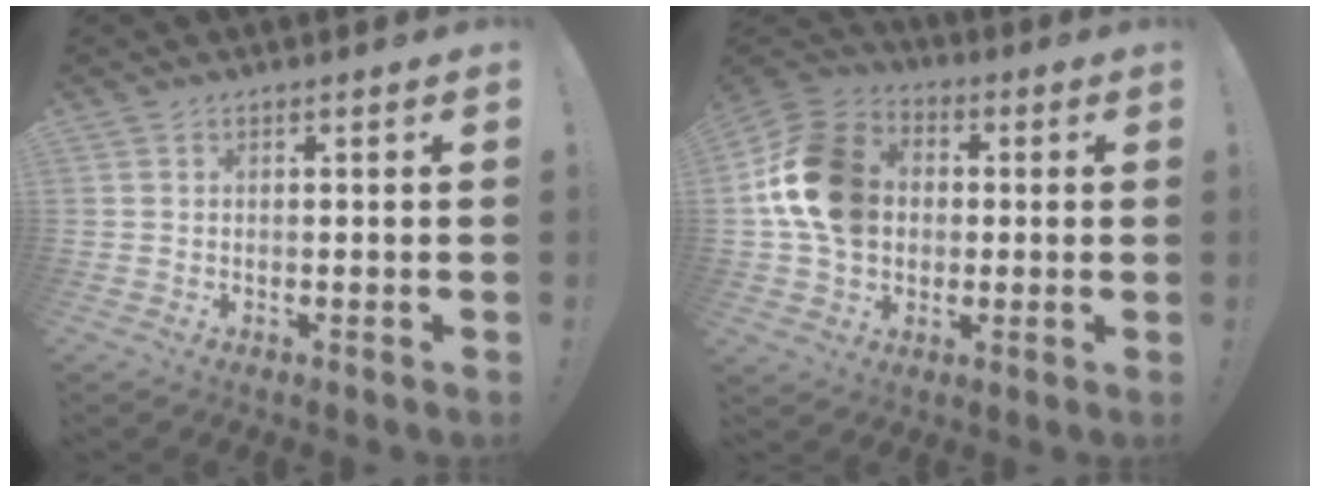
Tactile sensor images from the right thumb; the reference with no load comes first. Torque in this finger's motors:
{"motor_torque": [2.19, 2.36, 0.95, -0.75, 0.13]}